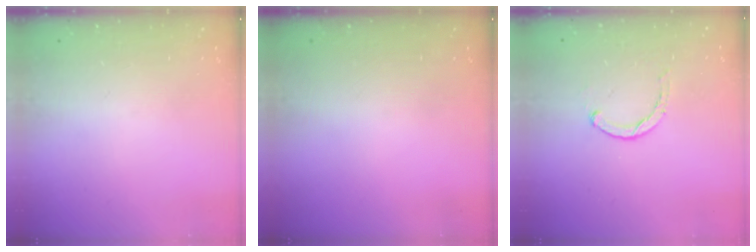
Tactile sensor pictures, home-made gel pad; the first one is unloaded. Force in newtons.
{"total": 0.0}
{"total": 0.6, "press": 0.6, "slide": 0.2}